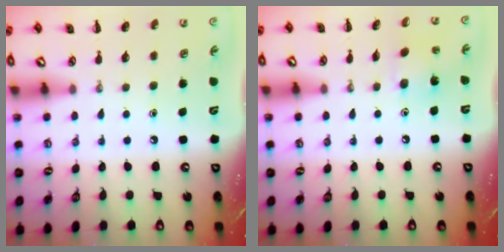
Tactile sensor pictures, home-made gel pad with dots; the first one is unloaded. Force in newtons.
{"total": 2.9, "press": 2.8, "slide": 0.5}